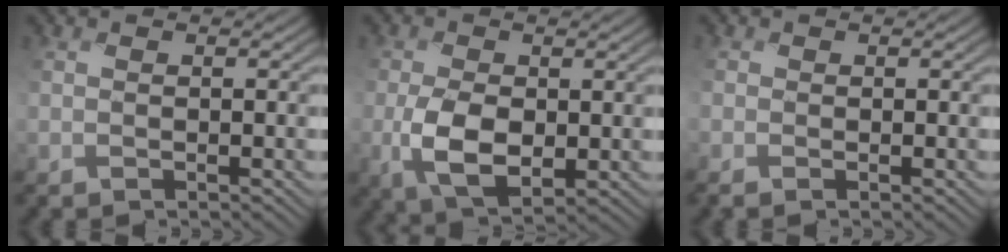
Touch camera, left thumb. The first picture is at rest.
{"total": 7.0, "force": [-1.1, 4.2, 5.4], "torque": [-0.125, -0.010, -0.019]}
{"total": 1.3, "force": [-0.7, 0.9, 0.6], "torque": [-0.018, -0.005, -0.021]}